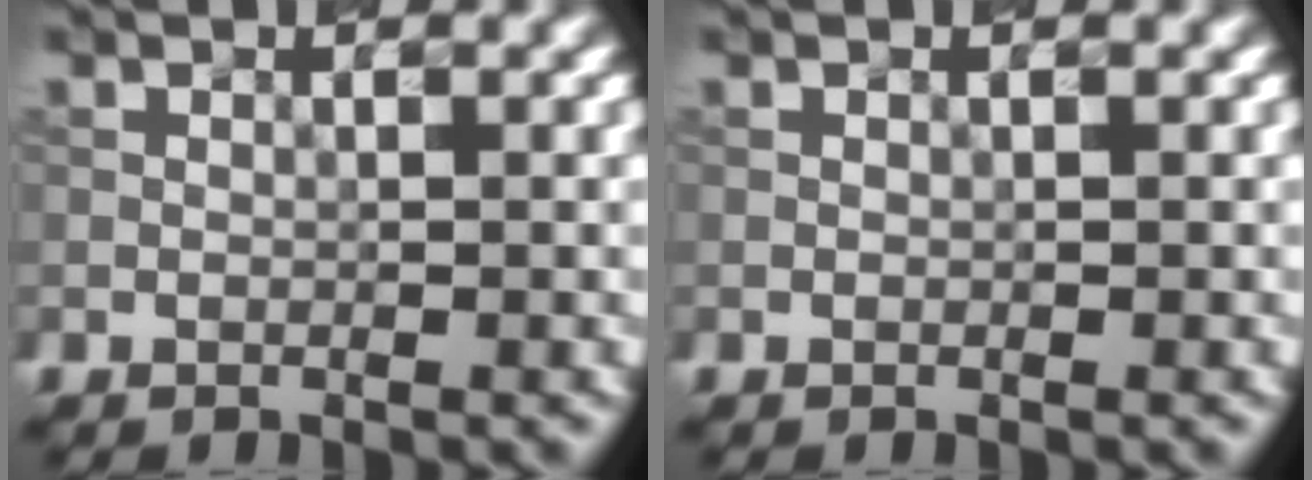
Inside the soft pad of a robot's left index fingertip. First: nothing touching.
{"total": 0.0}